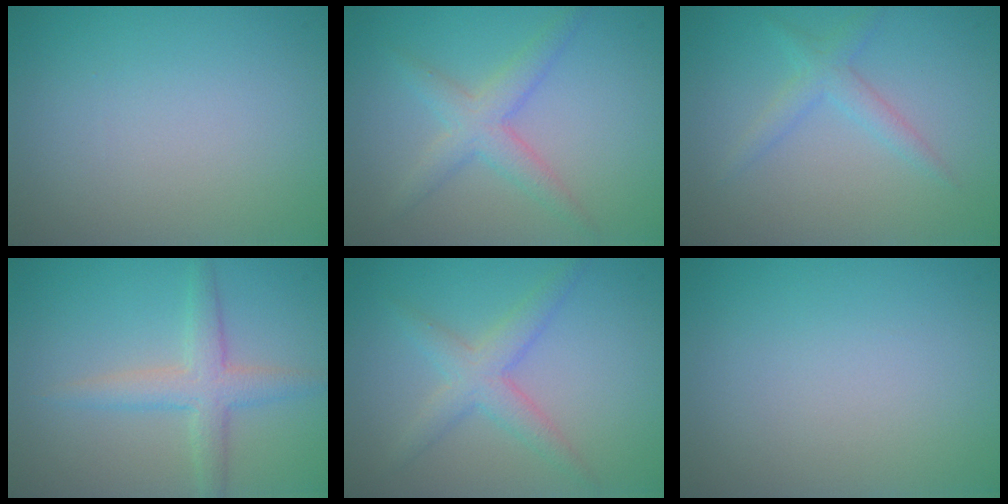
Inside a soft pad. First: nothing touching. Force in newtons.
{"total": 2.4, "press": 2.4, "slide": 0.1}
{"total": 1.9, "press": 1.9, "slide": 0.0}
{"total": 3.3, "press": 3.3, "slide": 0.3}
{"total": 2.4, "press": 2.4, "slide": 0.1}
{"total": 0.0}